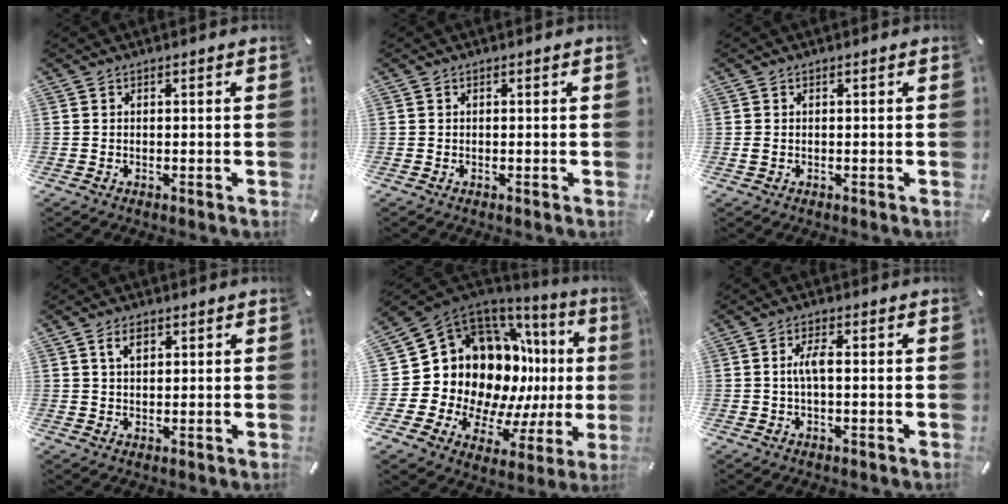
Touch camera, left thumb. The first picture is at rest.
{"total": 0.0}
{"total": 0.7, "force": [-0.1, 0.5, 0.5], "torque": [-0.009, 0.003, -0.002]}
{"total": 3.2, "force": [1.6, 1.8, 2.2], "torque": [-0.032, -0.001, 0.025]}
{"total": 18.6, "force": [4.1, 14.4, 11.1], "torque": [-0.156, -0.096, 0.118]}
{"total": 4.2, "force": [-0.1, 1.3, 4.0], "torque": [-0.075, 0.006, -0.004]}